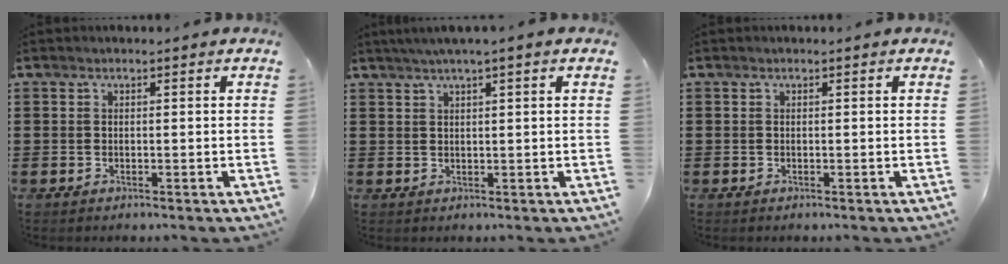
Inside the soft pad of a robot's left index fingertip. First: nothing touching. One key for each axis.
{"total": 1.9, "fx": 1.3, "fy": -0.3, "fz": 1.5, "tx": -0.028, "ty": 0.002, "tz": 0.022}
{"total": 0.0}